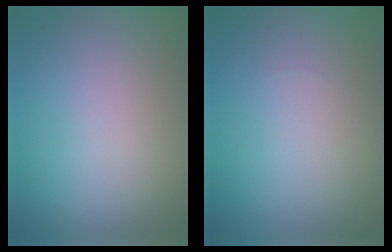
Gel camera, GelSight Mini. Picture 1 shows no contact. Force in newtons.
{"total": 0.0}